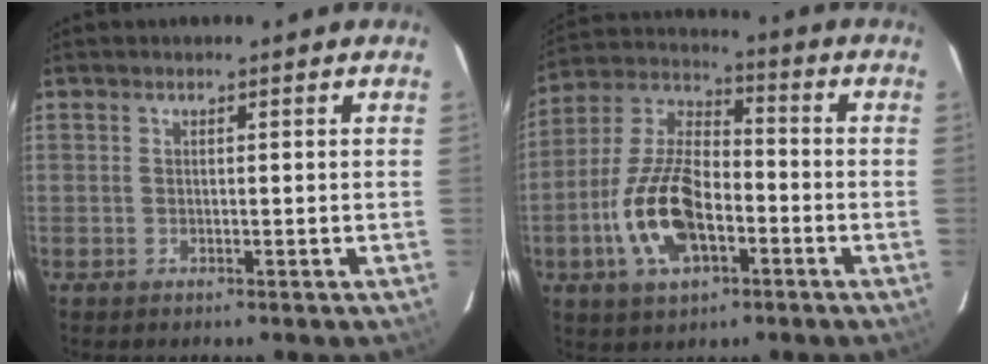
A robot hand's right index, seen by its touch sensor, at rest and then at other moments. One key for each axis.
{"total": 15.6, "fx": -5.2, "fy": 7.9, "fz": 12.4, "tx": -0.262, "ty": 0.008, "tz": -0.095}